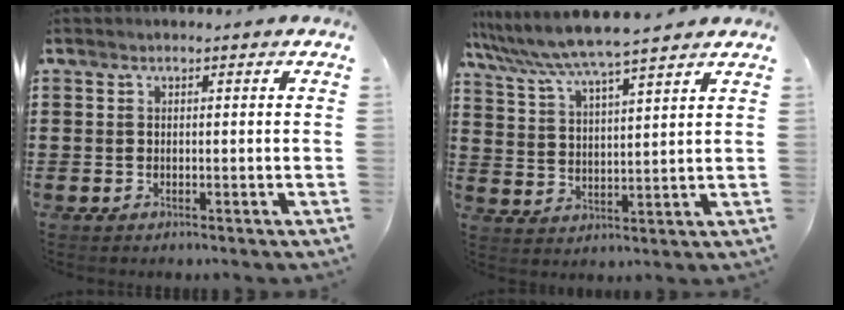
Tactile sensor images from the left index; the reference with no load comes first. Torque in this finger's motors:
{"motor_torque": [1.16, -0.98, 0.75, 0.21]}